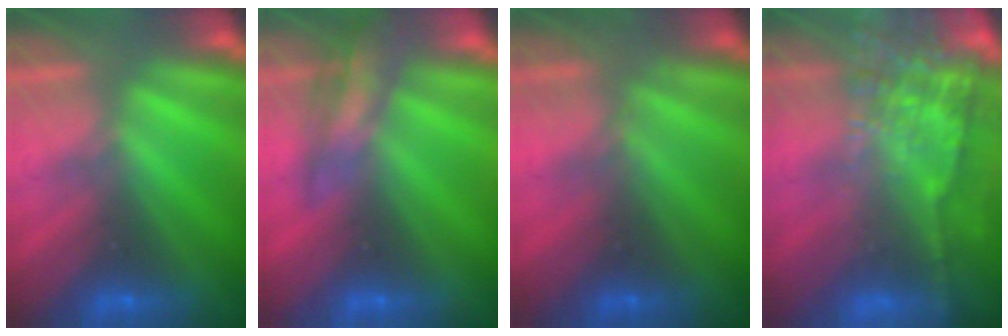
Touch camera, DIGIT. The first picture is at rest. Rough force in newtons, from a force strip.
{"total": 2.5}
{"total": 4.7}
{"total": 8.1}